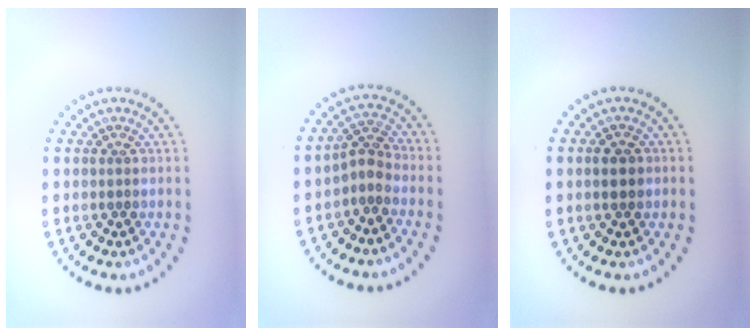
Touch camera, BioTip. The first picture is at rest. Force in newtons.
{"total": 2.2, "press": 1.6, "slide": 1.5}
{"total": 1.6, "press": 1.6, "slide": 0.1}